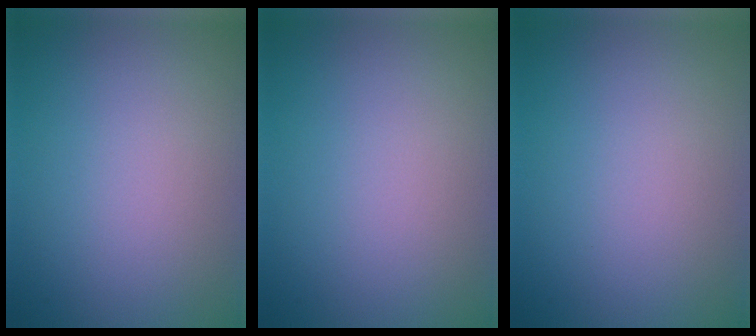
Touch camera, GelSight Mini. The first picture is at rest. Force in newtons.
{"total": 0.0}
{"total": 0.0}